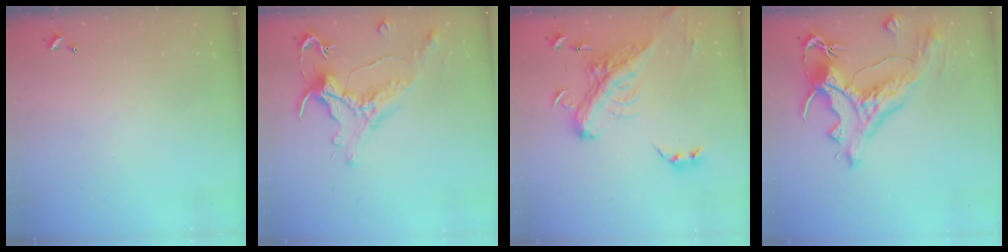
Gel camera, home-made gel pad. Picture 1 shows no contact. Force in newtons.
{"total": 0.7, "press": 0.1, "slide": 0.7}
{"total": 7.9, "press": 7.6, "slide": 2.2}
{"total": 5.1, "press": 4.8, "slide": 1.7}